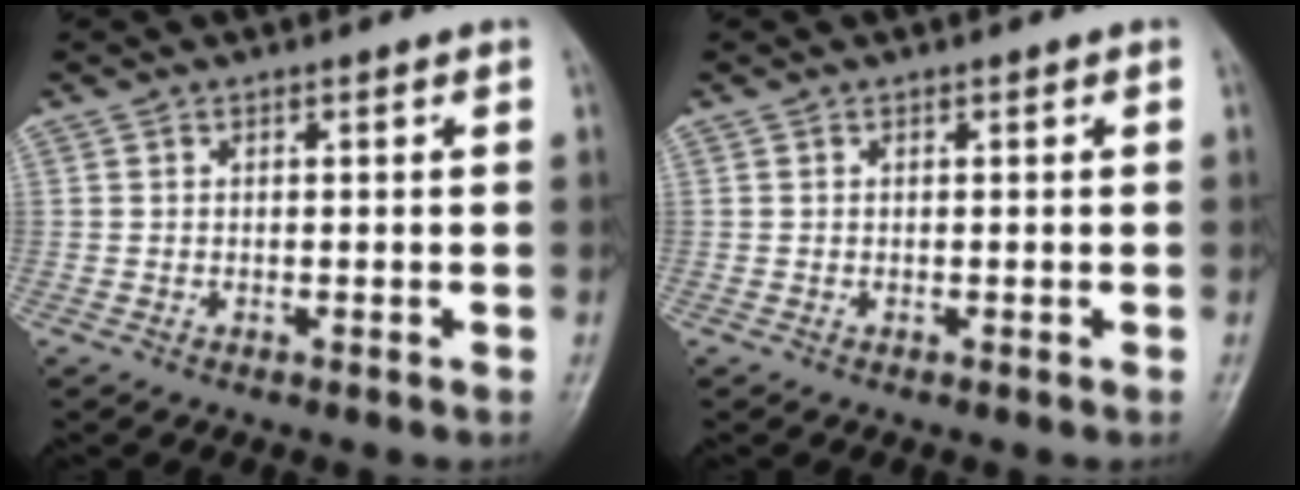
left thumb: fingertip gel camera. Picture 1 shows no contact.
{"total": 0.0}